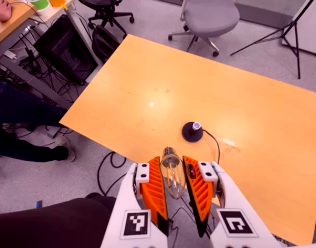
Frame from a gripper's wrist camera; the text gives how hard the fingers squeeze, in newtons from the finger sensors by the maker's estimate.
{"total": 14.1, "left": 15.2, "right": 13.0}